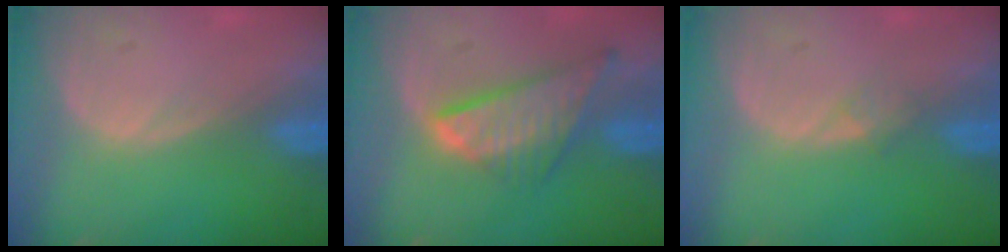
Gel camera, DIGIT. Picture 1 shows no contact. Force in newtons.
{"total": 8.7, "press": 7.5, "slide": 4.4}
{"total": 1.1, "press": 1.0, "slide": 0.1}